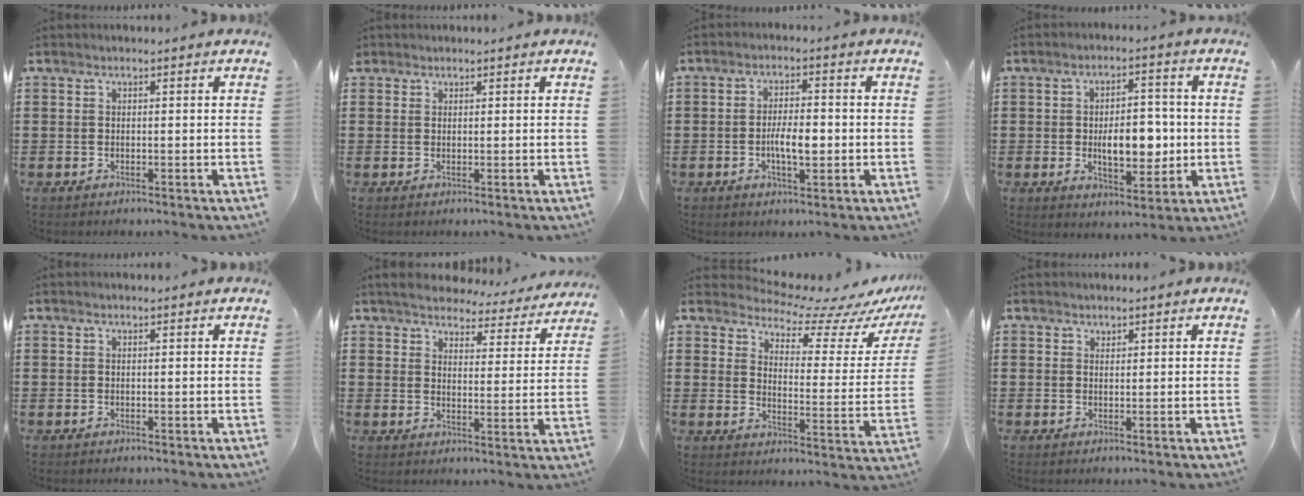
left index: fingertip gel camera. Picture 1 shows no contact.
{"total": 1.0, "force": [0.8, 0.6, 0.0], "torque": [-0.003, 0.003, 0.016]}
{"total": 5.1, "force": [-0.8, 2.0, 4.6], "torque": [-0.080, 0.002, -0.019]}
{"total": 8.4, "force": [-0.9, 4.2, 7.2], "torque": [-0.097, 0.001, -0.023]}
{"total": 0.0}
{"total": 5.0, "force": [4.9, 0.8, 0.9], "torque": [-0.042, -0.029, 0.084]}
{"total": 7.5, "force": [7.1, 1.0, 2.1], "torque": [-0.047, -0.062, 0.118]}
{"total": 0.9, "force": [0.8, 0.4, 0.1], "torque": [-0.003, 0.001, 0.017]}